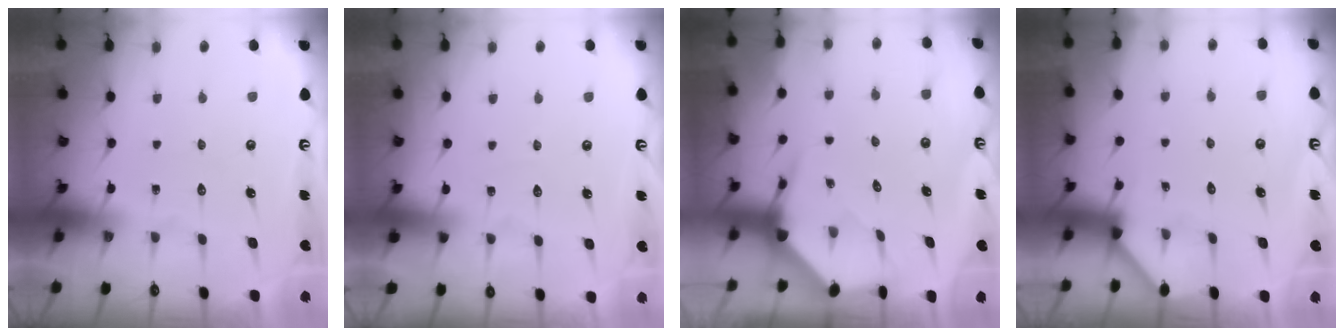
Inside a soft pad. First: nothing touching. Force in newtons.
{"total": 2.5, "press": 2.5, "slide": 0.3}
{"total": 3.9, "press": 3.8, "slide": 0.5}
{"total": 2.0, "press": 2.0, "slide": 0.2}